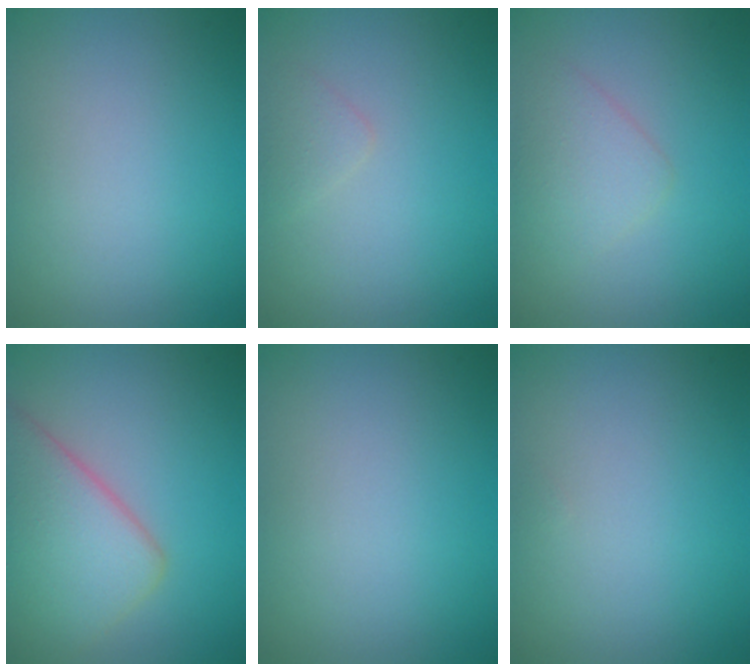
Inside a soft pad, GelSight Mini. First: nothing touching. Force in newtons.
{"total": 1.1, "press": 1.1, "slide": 0.0}
{"total": 2.2, "press": 2.2, "slide": 0.1}
{"total": 6.7, "press": 6.7, "slide": 0.4}
{"total": 0.0}
{"total": 0.0}